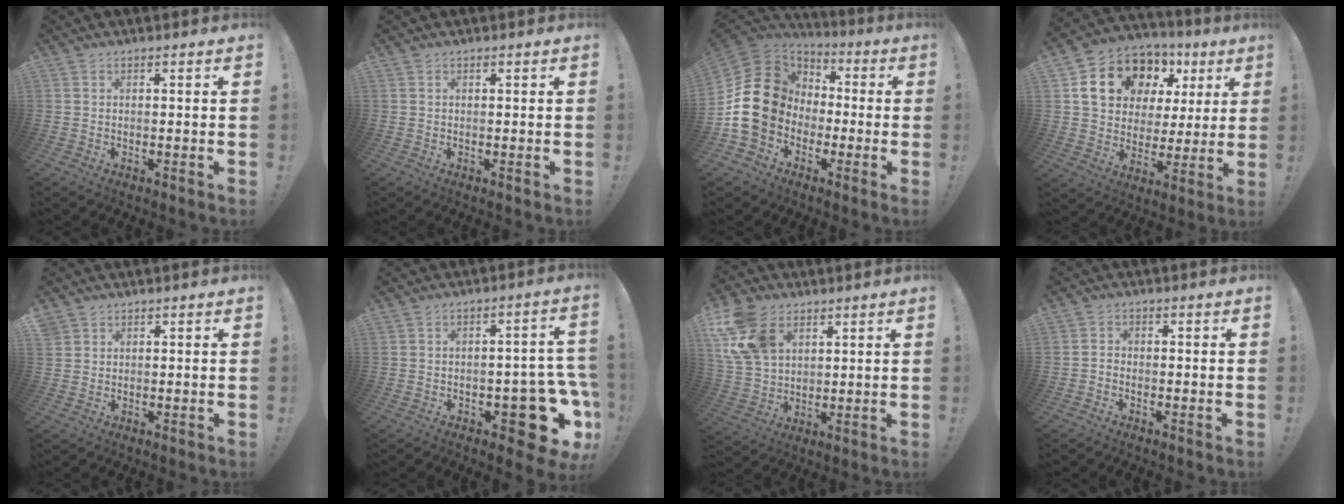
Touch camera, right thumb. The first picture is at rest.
{"total": 0.0}
{"total": 19.5, "force": [-0.8, 16.5, 10.3], "torque": [-0.172, 0.018, 0.014]}
{"total": 15.8, "force": [7.6, 11.5, 7.8], "torque": [-0.126, -0.036, 0.156]}
{"total": 1.9, "force": [1.5, 1.1, 0.0], "torque": [-0.003, -0.006, 0.029]}
{"total": 15.3, "force": [-6.1, 7.2, 12.0], "torque": [-0.115, 0.040, -0.085]}
{"total": 15.4, "force": [7.0, 10.7, 8.7], "torque": [-0.179, -0.024, 0.140]}
{"total": 1.7, "force": [-1.2, 1.0, 0.6], "torque": [-0.014, 0.010, -0.020]}